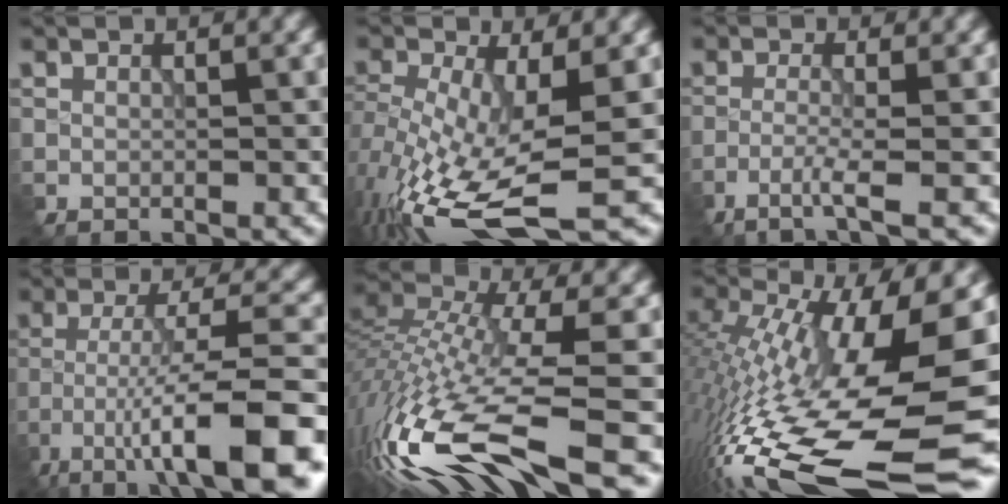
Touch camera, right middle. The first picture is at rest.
{"total": 11.2, "force": [-4.2, 3.9, 9.7], "torque": [-0.208, -0.021, -0.069]}
{"total": 2.7, "force": [-1.8, 0.0, 2.0], "torque": [-0.038, 0.003, -0.048]}
{"total": 10.4, "force": [-6.1, 2.1, 8.1], "torque": [-0.130, 0.010, -0.098]}
{"total": 14.0, "force": [-7.0, 4.0, 11.5], "torque": [-0.258, -0.005, -0.119]}
{"total": 17.5, "force": [-4.3, 5.0, 16.2], "torque": [-0.311, -0.016, -0.077]}